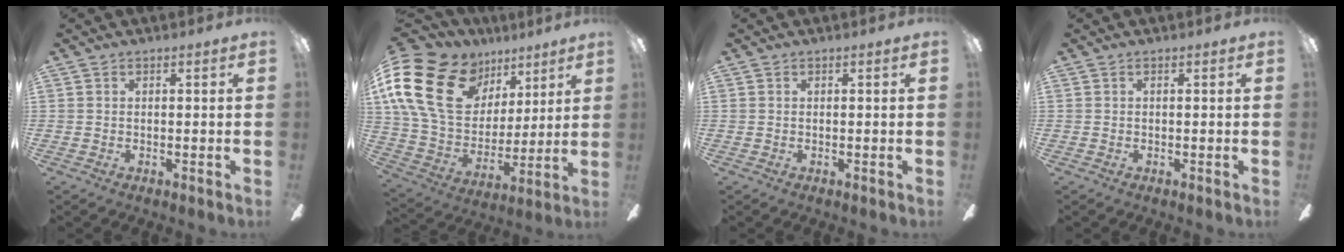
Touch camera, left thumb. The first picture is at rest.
{"total": 24.4, "force": [11.1, 16.6, 14.0], "torque": [-0.291, -0.040, 0.215]}
{"total": 0.0}
{"total": 0.0}